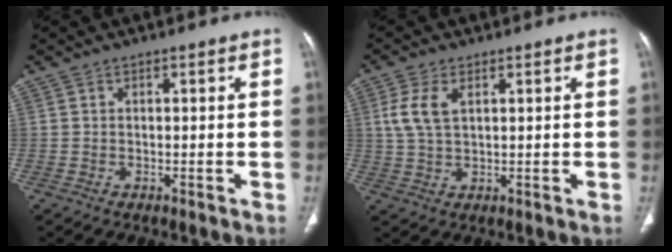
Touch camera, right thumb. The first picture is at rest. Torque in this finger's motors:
{"motor_torque": [-0.35, 0.40, 0.11, -0.11, 0.24]}